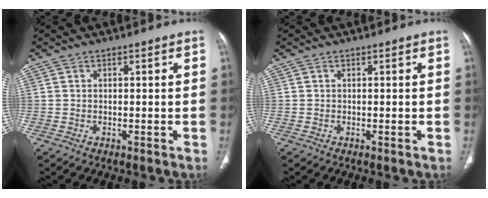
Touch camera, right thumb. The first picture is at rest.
{"total": 0.0}